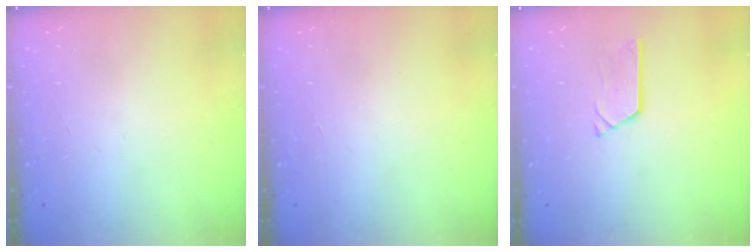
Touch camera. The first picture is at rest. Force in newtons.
{"total": 0.0}
{"total": 3.0, "press": 3.0, "slide": 0.3}